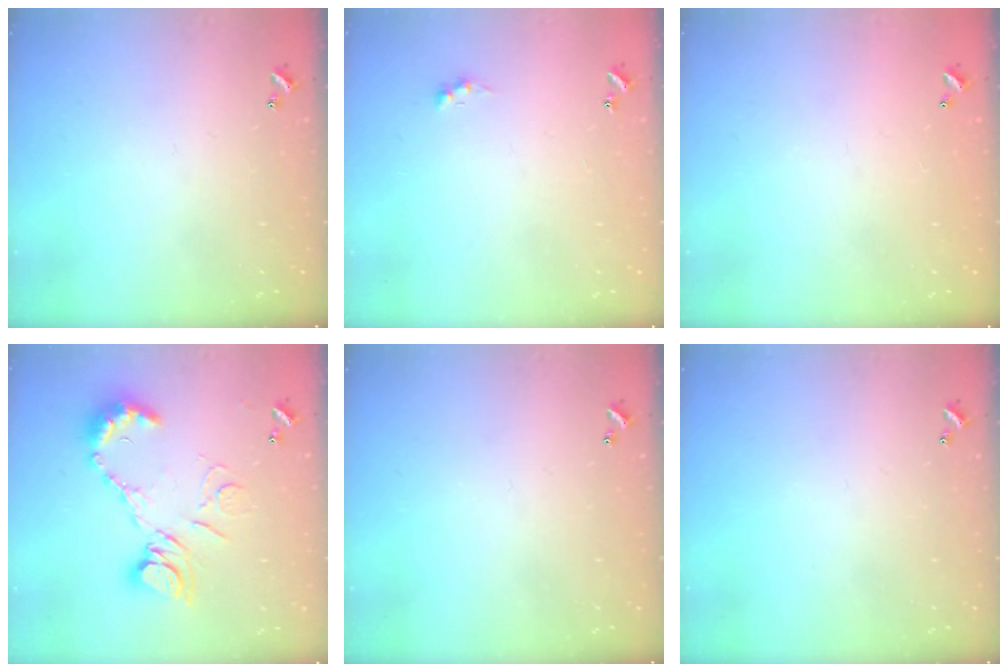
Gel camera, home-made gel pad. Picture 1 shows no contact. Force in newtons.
{"total": 0.8, "press": 0.7, "slide": 0.4}
{"total": 2.9, "press": 2.9, "slide": 0.1}
{"total": 14.6, "press": 14.4, "slide": 1.8}
{"total": 0.0}
{"total": 0.0}